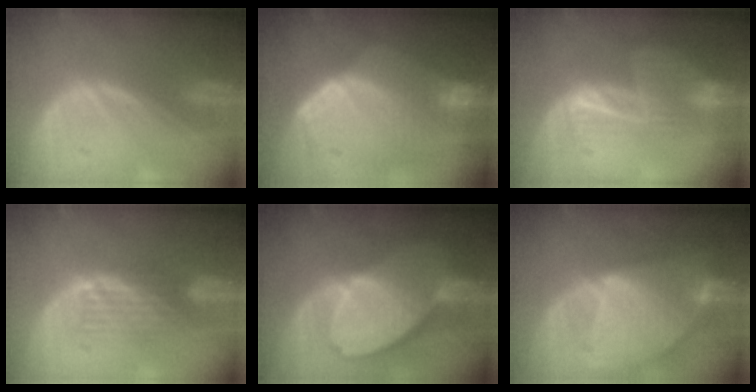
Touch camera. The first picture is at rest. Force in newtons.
{"total": 10.8, "press": 9.4, "slide": 5.3}
{"total": 6.9, "press": 5.9, "slide": 3.6}
{"total": 5.1, "press": 4.4, "slide": 2.6}
{"total": 10.4, "press": 9.1, "slide": 5.1}
{"total": 9.5, "press": 8.2, "slide": 4.8}